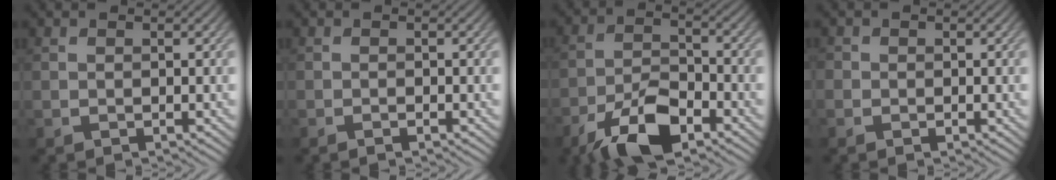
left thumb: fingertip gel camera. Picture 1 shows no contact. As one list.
[{"total": 0.7, "force": [-0.5, 0.1, 0.5], "torque": [-0.009, 0.000, -0.009]}, {"total": 9.2, "force": [-6.0, 3.3, 6.2], "torque": [-0.115, -0.002, -0.119]}, {"total": 1.0, "force": [-0.3, 1.0, 0.3], "torque": [-0.001, -0.004, -0.008]}]